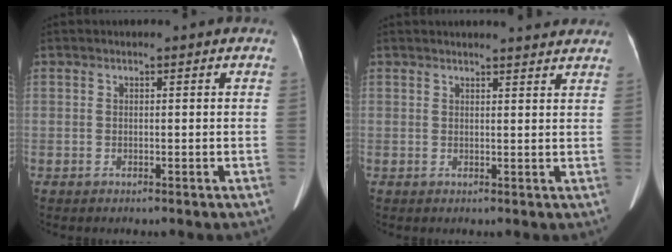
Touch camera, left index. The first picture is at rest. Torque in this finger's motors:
{"motor_torque": [0.09, -0.09, -0.01, 0.06]}